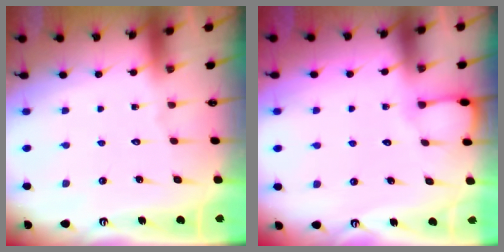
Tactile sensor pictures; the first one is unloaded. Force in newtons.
{"total": 2.4, "press": 2.4, "slide": 0.3}